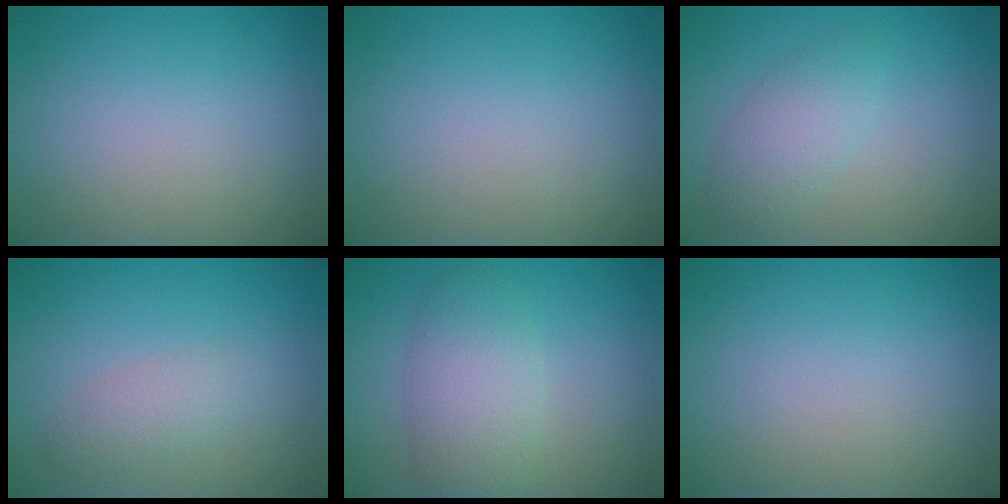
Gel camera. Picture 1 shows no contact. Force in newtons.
{"total": 0.0}
{"total": 2.7, "press": 2.6, "slide": 0.1}
{"total": 1.9, "press": 1.9, "slide": 0.1}
{"total": 4.4, "press": 4.4, "slide": 0.4}
{"total": 0.0}